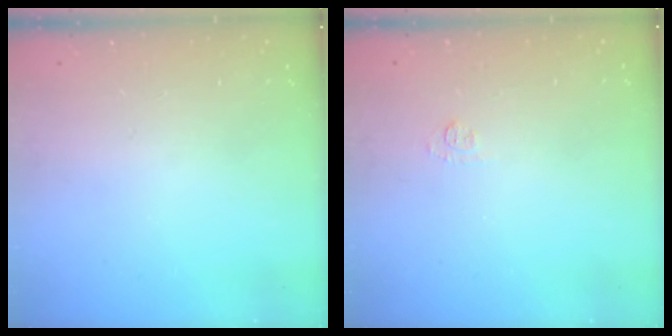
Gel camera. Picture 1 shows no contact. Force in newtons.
{"total": 4.0, "press": 4.0, "slide": 0.5}